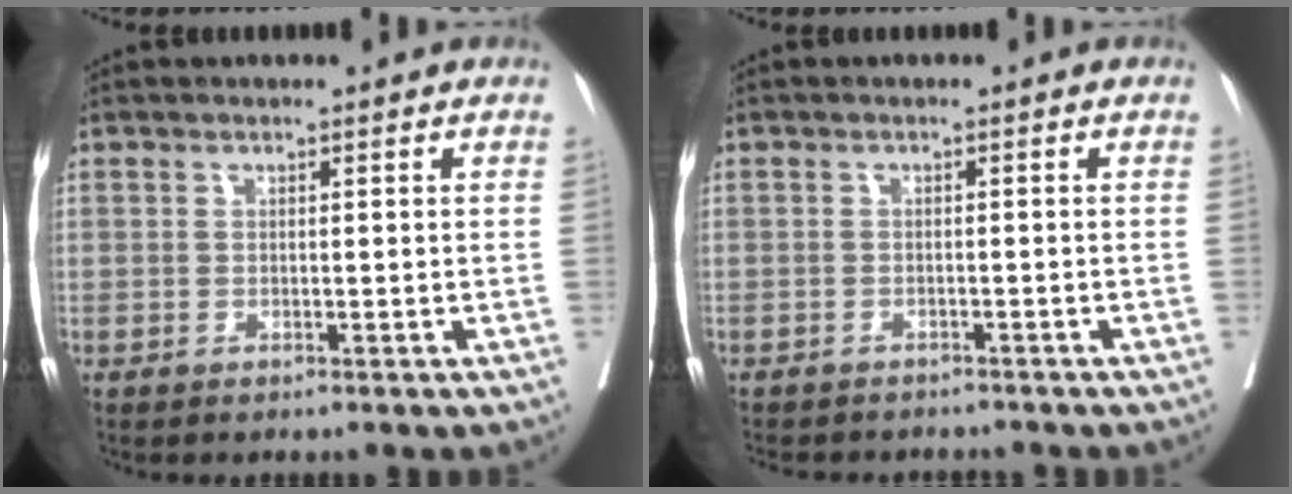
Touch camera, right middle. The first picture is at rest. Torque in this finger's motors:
{"motor_torque": [0.26, -0.35, 0.04, 0.03]}